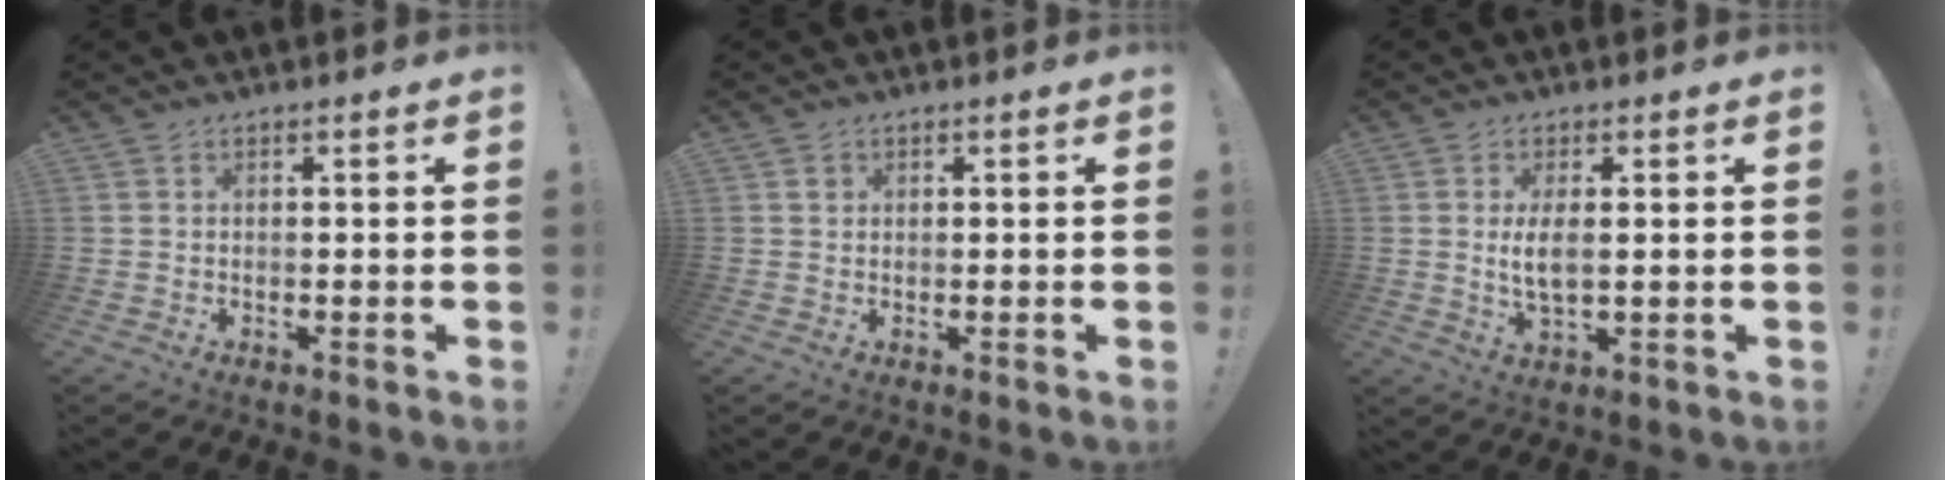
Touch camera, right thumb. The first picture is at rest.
{"total": 1.4, "force": [0.6, 1.2, 0.3], "torque": [0.010, -0.003, 0.008]}
{"total": 5.5, "force": [0.6, 1.9, 5.1], "torque": [-0.104, -0.013, 0.005]}